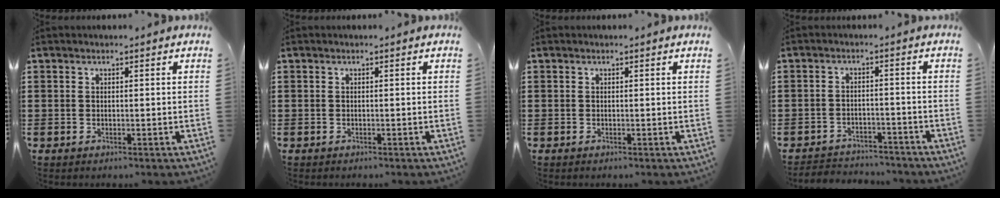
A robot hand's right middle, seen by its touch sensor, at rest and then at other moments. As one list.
[{"total": 0.0}, {"total": 0.0}, {"total": 3.2, "force": [-3.1, 0.5, -0.1], "torque": [-0.007, -0.002, -0.068]}]